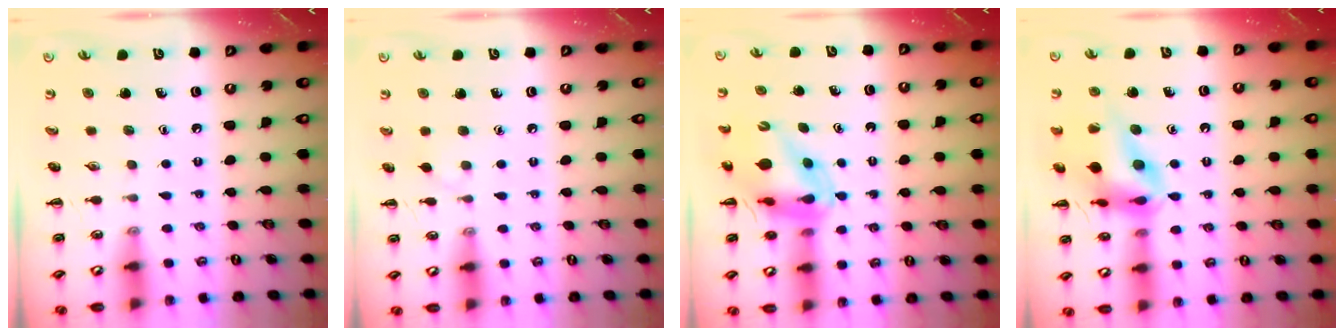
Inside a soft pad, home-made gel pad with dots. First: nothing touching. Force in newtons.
{"total": 2.9, "press": 2.7, "slide": 1.2}
{"total": 12.8, "press": 12.2, "slide": 3.8}
{"total": 15.9, "press": 15.8, "slide": 1.7}